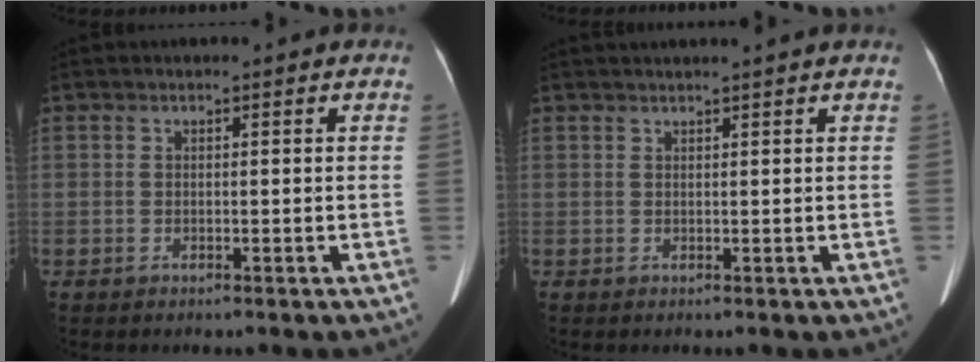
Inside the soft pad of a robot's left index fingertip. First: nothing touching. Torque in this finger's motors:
{"motor_torque": [-0.07, -0.29, 0.01, 0.02]}